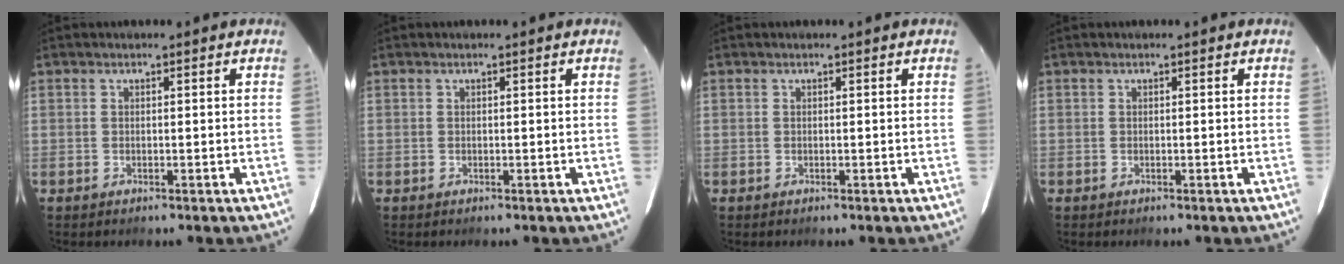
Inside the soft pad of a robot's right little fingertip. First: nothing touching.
{"total": 0.0}
{"total": 0.0}
{"total": 0.0}